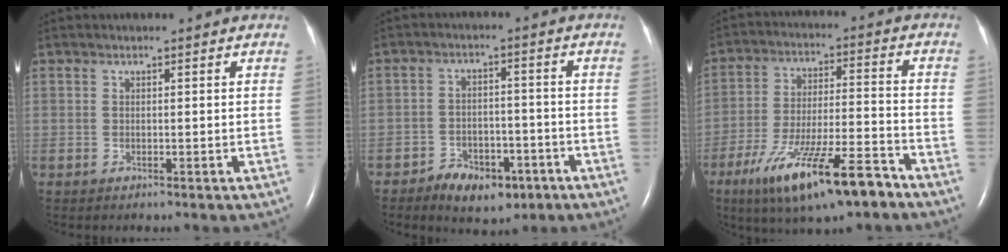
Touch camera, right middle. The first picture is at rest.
{"total": 7.8, "force": [-4.8, 4.4, 4.3], "torque": [-0.070, 0.008, -0.069]}
{"total": 16.3, "force": [-10.6, 2.7, 12.1], "torque": [-0.207, -0.024, -0.177]}